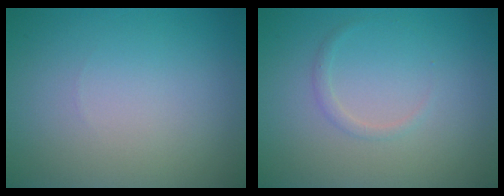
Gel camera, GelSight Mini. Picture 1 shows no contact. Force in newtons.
{"total": 0.8, "press": 0.8, "slide": 0.0}